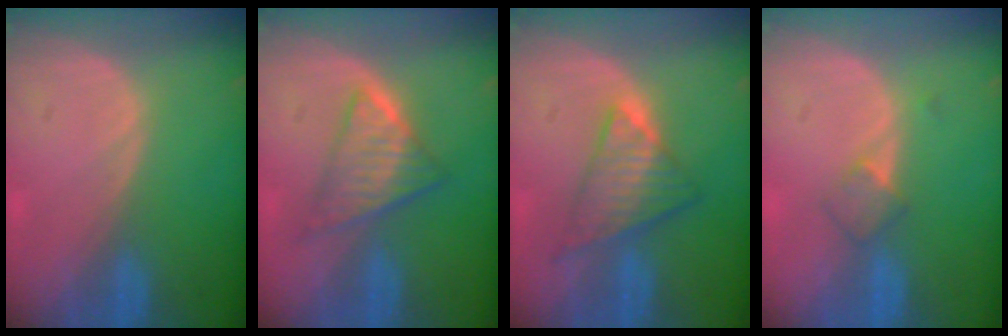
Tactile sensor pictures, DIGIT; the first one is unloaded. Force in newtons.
{"total": 6.1, "press": 5.7, "slide": 2.0}
{"total": 6.7, "press": 6.4, "slide": 1.9}
{"total": 2.7, "press": 2.4, "slide": 1.1}